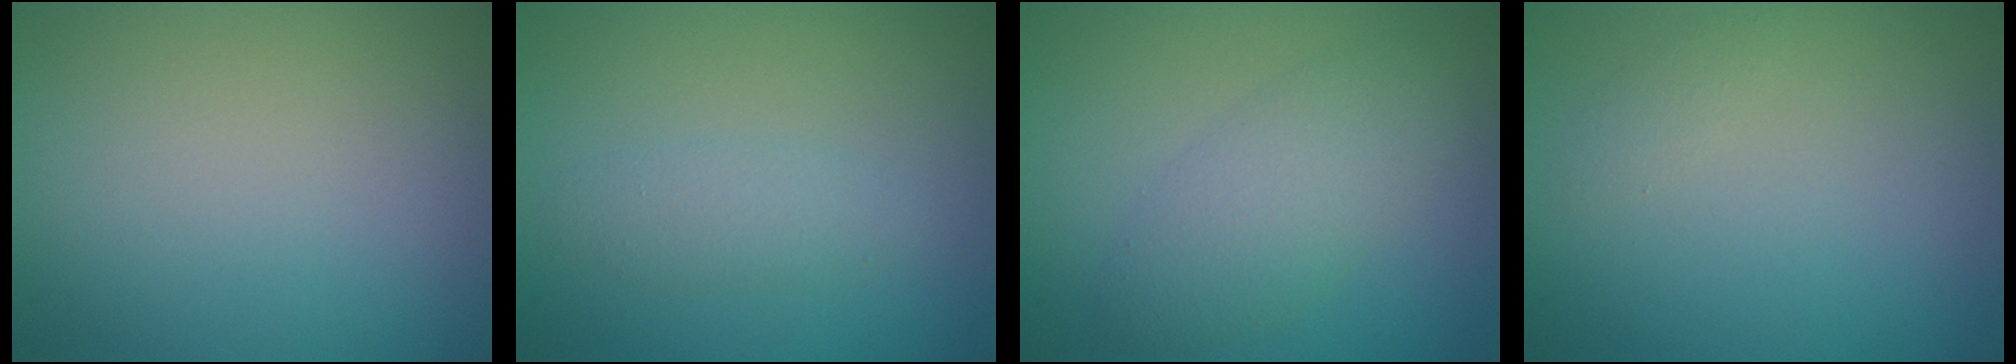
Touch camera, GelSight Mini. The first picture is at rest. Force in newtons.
{"total": 1.6, "press": 1.6, "slide": 0.1}
{"total": 3.7, "press": 3.7, "slide": 0.2}
{"total": 0.6, "press": 0.6, "slide": 0.1}